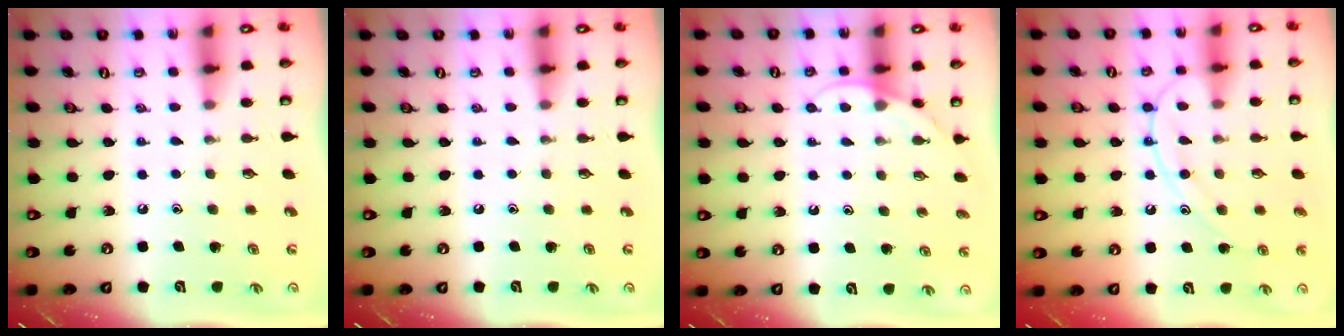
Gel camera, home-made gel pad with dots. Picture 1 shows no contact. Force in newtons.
{"total": 0.0}
{"total": 4.7, "press": 4.7, "slide": 0.4}
{"total": 12.1, "press": 12.1, "slide": 0.7}